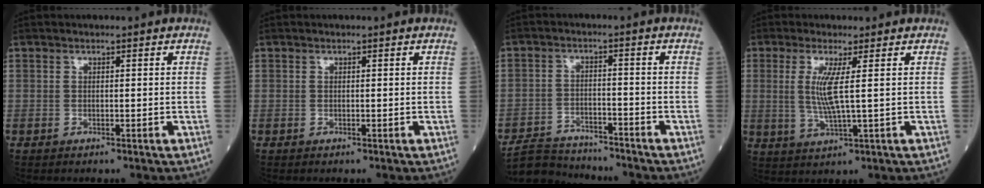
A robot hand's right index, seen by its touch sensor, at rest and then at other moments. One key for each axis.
{"total": 0.0}
{"total": 6.8, "fx": -6.7, "fy": 1.1, "fz": 0.2, "tx": -0.012, "ty": 0.001, "tz": -0.118}
{"total": 5.3, "fx": 1.0, "fy": -0.3, "fz": 5.2, "tx": -0.115, "ty": -0.008, "tz": 0.025}